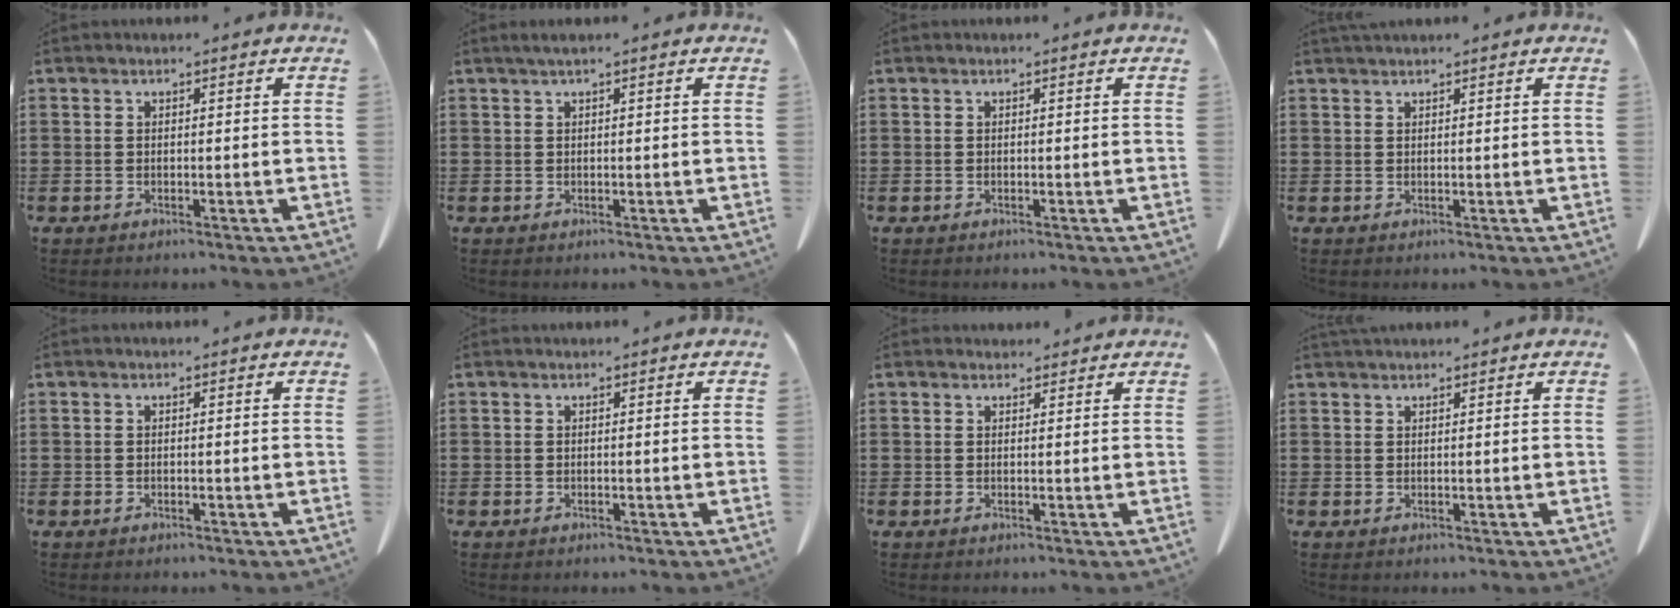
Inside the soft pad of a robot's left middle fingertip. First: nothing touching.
{"total": 0.8, "force": [0.3, 0.0, 0.8], "torque": [-0.014, 0.001, 0.005]}
{"total": 0.0}
{"total": 0.8, "force": [0.8, 0.1, 0.3], "torque": [-0.008, -0.001, 0.015]}
{"total": 0.0}
{"total": 0.0}
{"total": 1.3, "force": [1.2, 0.4, 0.1], "torque": [0.004, -0.001, 0.023]}
{"total": 1.1, "force": [1.0, 0.2, 0.2], "torque": [-0.006, 0.000, 0.020]}